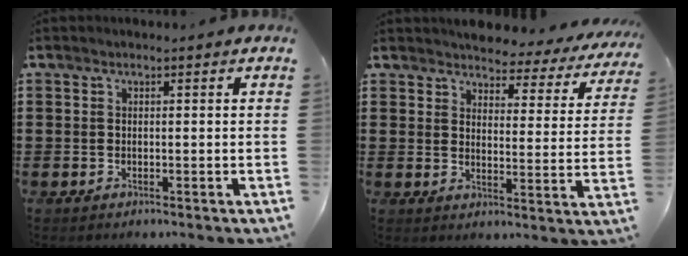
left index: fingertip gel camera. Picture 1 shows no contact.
{"total": 3.8, "force": [3.8, 0.4, 0.4], "torque": [-0.024, -0.033, 0.060]}